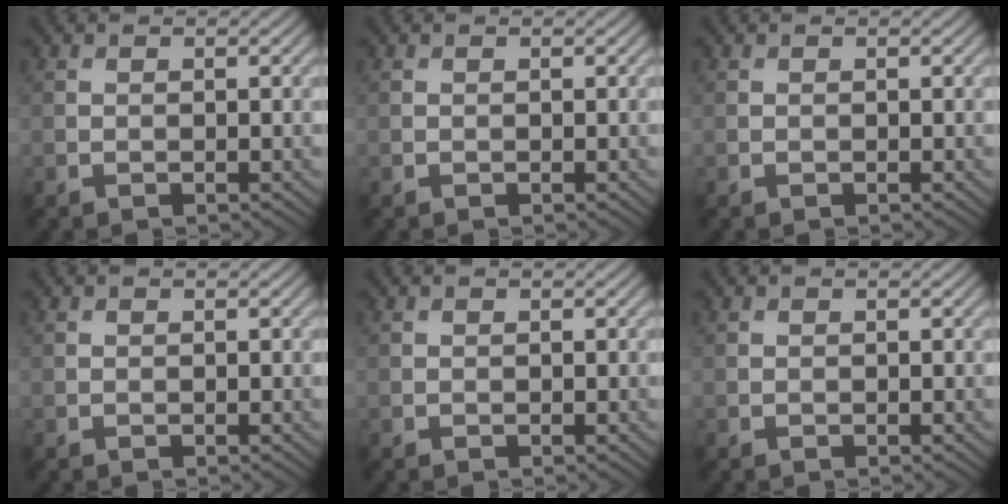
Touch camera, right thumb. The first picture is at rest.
{"total": 0.0}
{"total": 0.0}
{"total": 0.0}
{"total": 0.0}
{"total": 0.0}